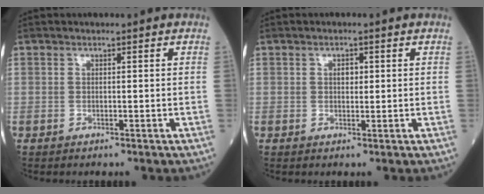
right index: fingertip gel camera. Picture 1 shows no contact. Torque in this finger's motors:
{"motor_torque": [0.25, 0.16, 0.12, 0.03]}